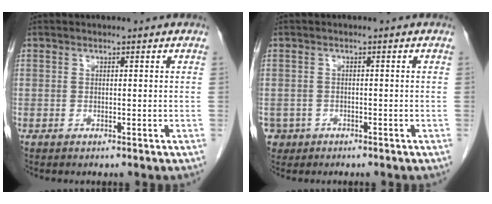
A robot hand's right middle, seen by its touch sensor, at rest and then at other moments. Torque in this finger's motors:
{"motor_torque": [0.51, -0.52, 0.05, 0.02]}